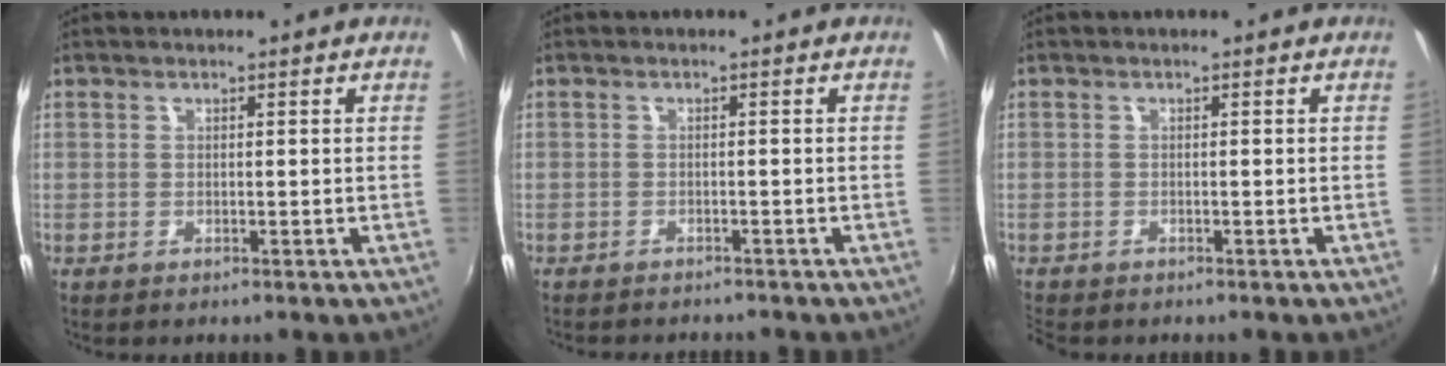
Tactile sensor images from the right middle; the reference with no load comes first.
{"total": 3.9, "force": [-3.6, 0.8, 1.2], "torque": [-0.033, -0.012, -0.054]}
{"total": 1.9, "force": [-1.8, 0.6, 0.5], "torque": [-0.014, -0.012, -0.031]}